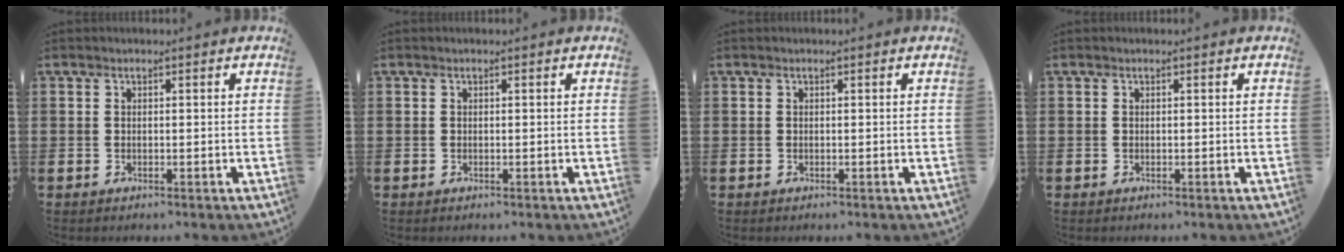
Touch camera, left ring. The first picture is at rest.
{"total": 0.0}
{"total": 0.0}
{"total": 0.0}